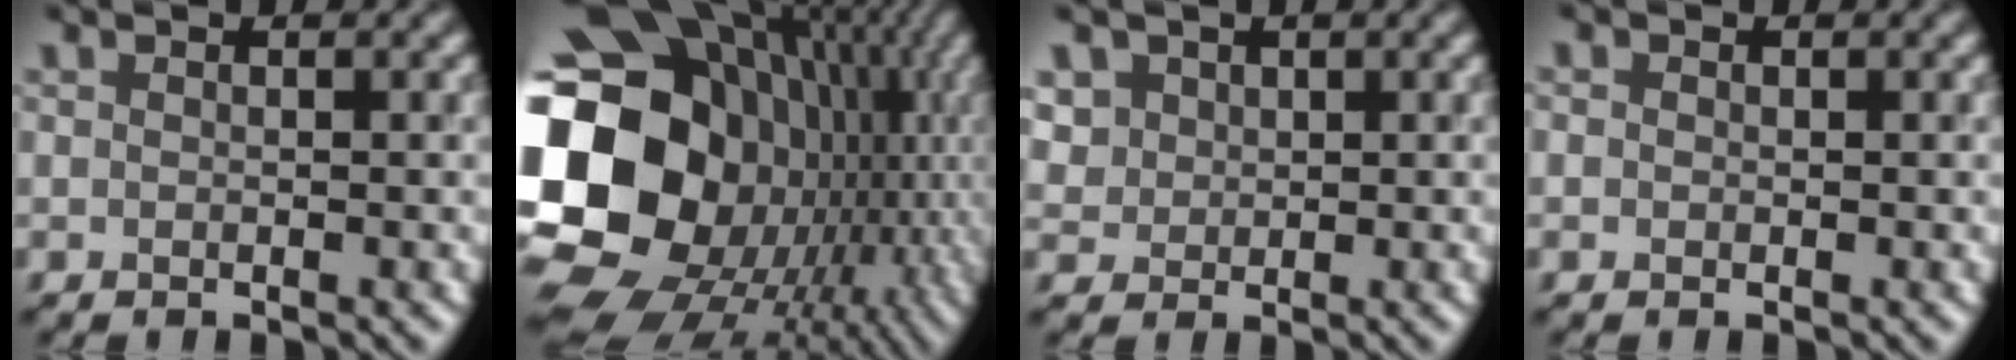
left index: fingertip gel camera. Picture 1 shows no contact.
{"total": 21.6, "force": [-2.2, 18.4, 11.2], "torque": [-0.242, -0.003, -0.038]}
{"total": 1.4, "force": [0.7, 1.1, -0.3], "torque": [-0.026, 0.006, 0.048]}
{"total": 1.3, "force": [-0.5, -0.6, -1.1], "torque": [0.002, 0.000, 0.013]}